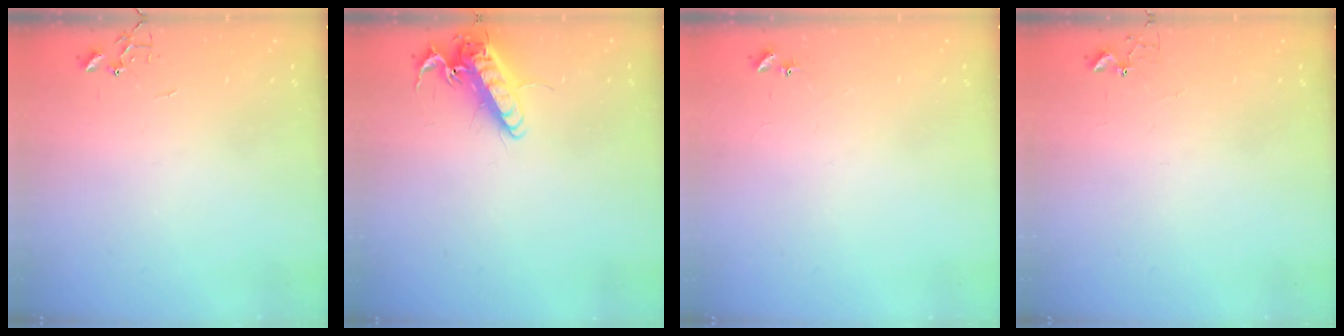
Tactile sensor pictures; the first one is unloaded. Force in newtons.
{"total": 13.4, "press": 13.2, "slide": 2.5}
{"total": 4.3, "press": 4.2, "slide": 0.6}
{"total": 2.7, "press": 2.7, "slide": 0.2}